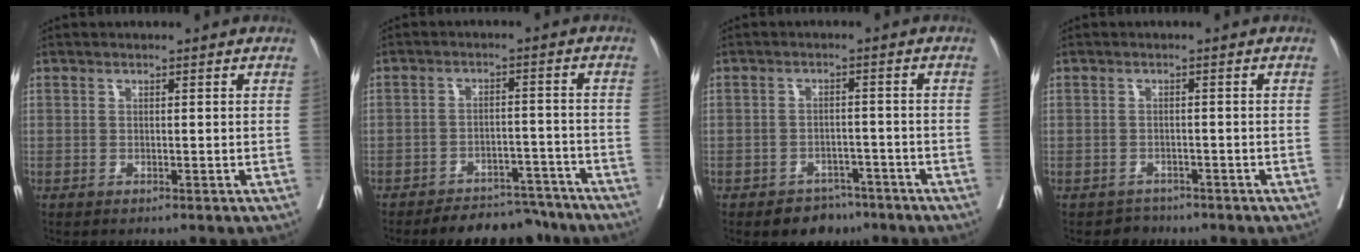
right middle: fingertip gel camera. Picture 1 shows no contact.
{"total": 9.3, "force": [-8.4, 3.6, 1.8], "torque": [0.002, 0.016, -0.112]}
{"total": 4.6, "force": [-3.4, 2.8, 1.2], "torque": [-0.008, 0.009, -0.046]}
{"total": 2.1, "force": [-1.7, 1.1, -0.7], "torque": [0.009, 0.003, -0.029]}